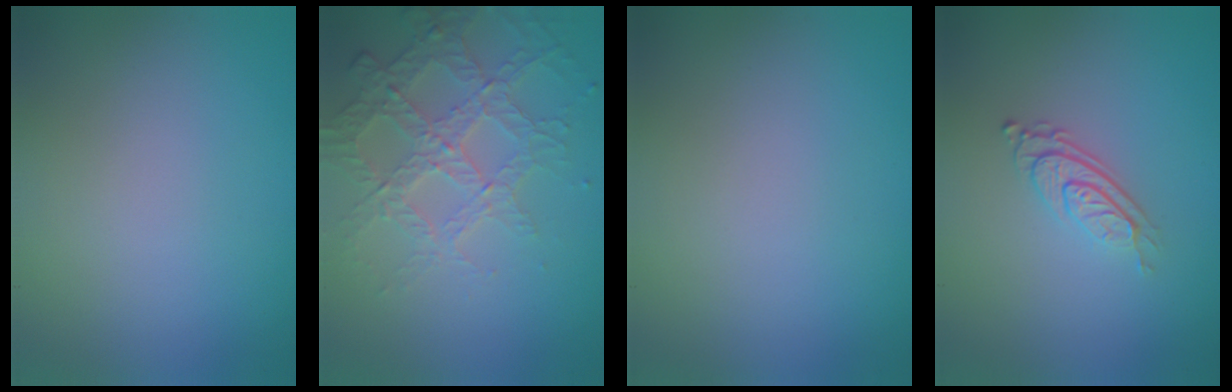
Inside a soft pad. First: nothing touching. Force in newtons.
{"total": 3.8, "press": 3.5, "slide": 1.3}
{"total": 0.0}
{"total": 2.9, "press": 1.9, "slide": 2.2}